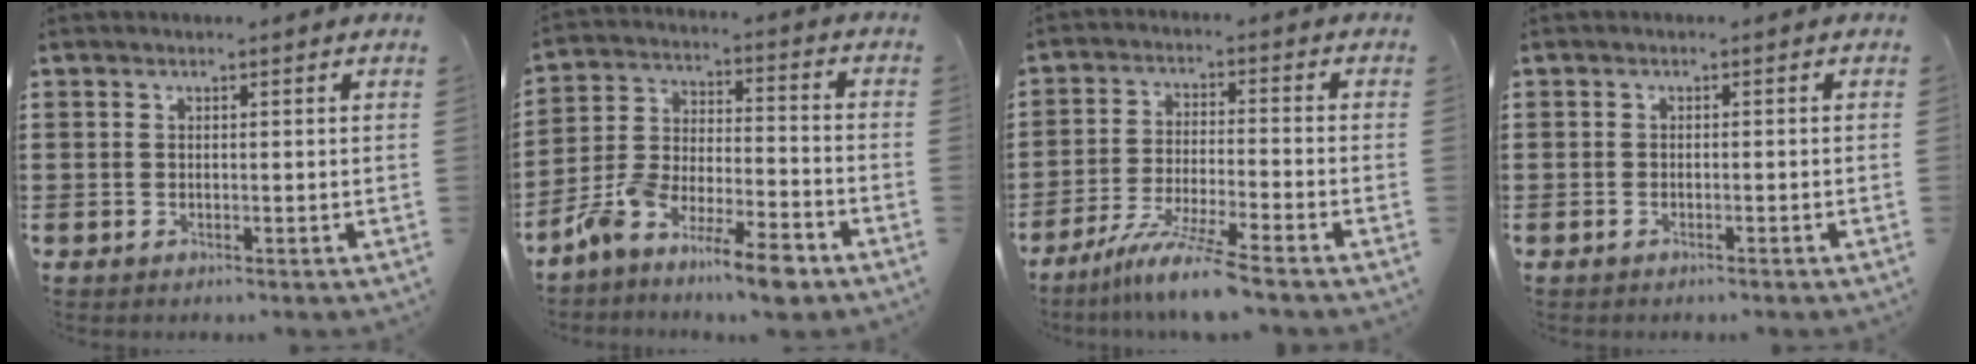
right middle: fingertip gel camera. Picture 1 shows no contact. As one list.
[{"total": 10.2, "force": [-8.6, 1.8, 5.0], "torque": [-0.103, 0.021, -0.169]}, {"total": 7.6, "force": [-6.2, -0.5, 4.3], "torque": [-0.092, -0.020, -0.122]}, {"total": 0.6, "force": [-0.5, 0.1, 0.3], "torque": [-0.008, -0.002, -0.009]}]